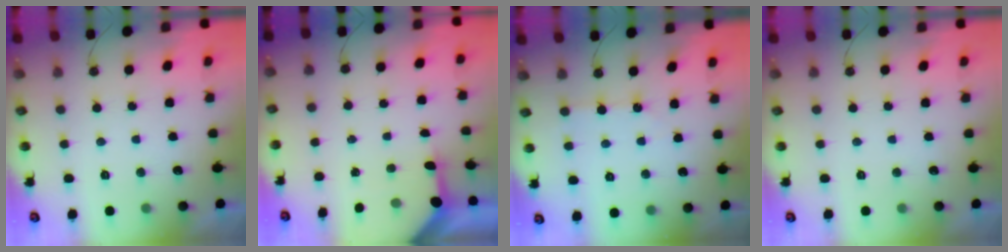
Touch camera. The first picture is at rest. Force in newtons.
{"total": 3.6, "press": 3.6, "slide": 0.4}
{"total": 2.2, "press": 2.2, "slide": 0.3}
{"total": 0.0}